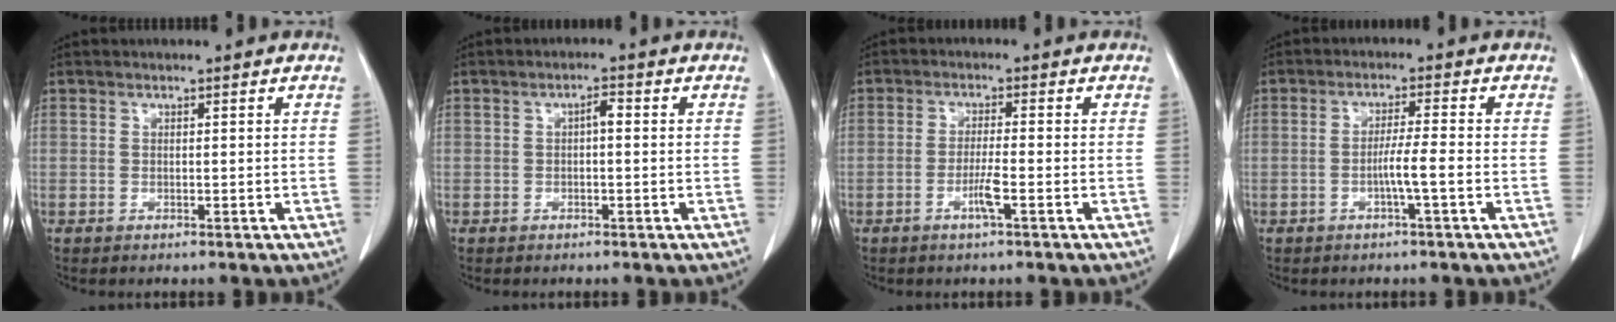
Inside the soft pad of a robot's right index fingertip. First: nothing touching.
{"total": 1.7, "force": [0.1, 0.5, 1.6], "torque": [-0.027, 0.005, 0.001]}
{"total": 3.3, "force": [-1.5, -0.2, 2.9], "torque": [-0.058, -0.005, -0.031]}
{"total": 5.7, "force": [-2.0, -0.8, 5.3], "torque": [-0.097, 0.004, -0.036]}